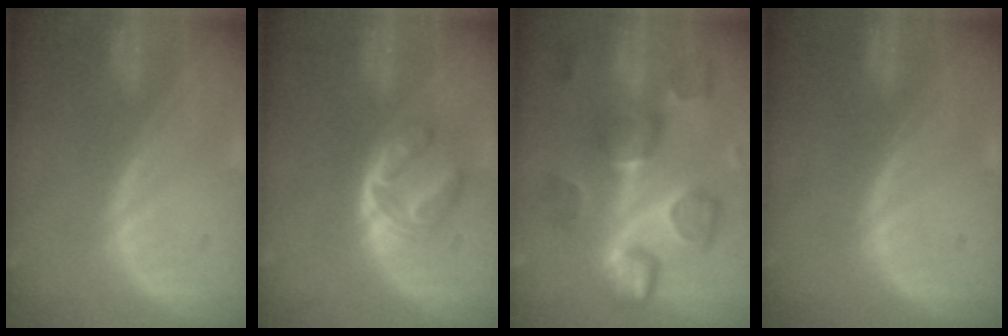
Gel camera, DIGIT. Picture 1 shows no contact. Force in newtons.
{"total": 6.2, "press": 5.1, "slide": 3.6}
{"total": 9.9, "press": 9.8, "slide": 1.6}
{"total": 0.0}